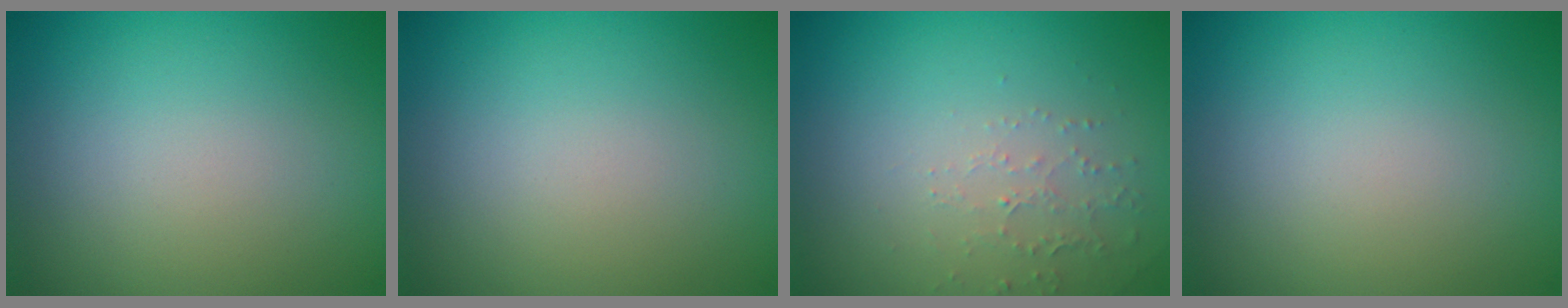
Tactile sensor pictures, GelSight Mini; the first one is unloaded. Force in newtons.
{"total": 0.0}
{"total": 1.5, "press": 1.5, "slide": 0.5}
{"total": 0.0}